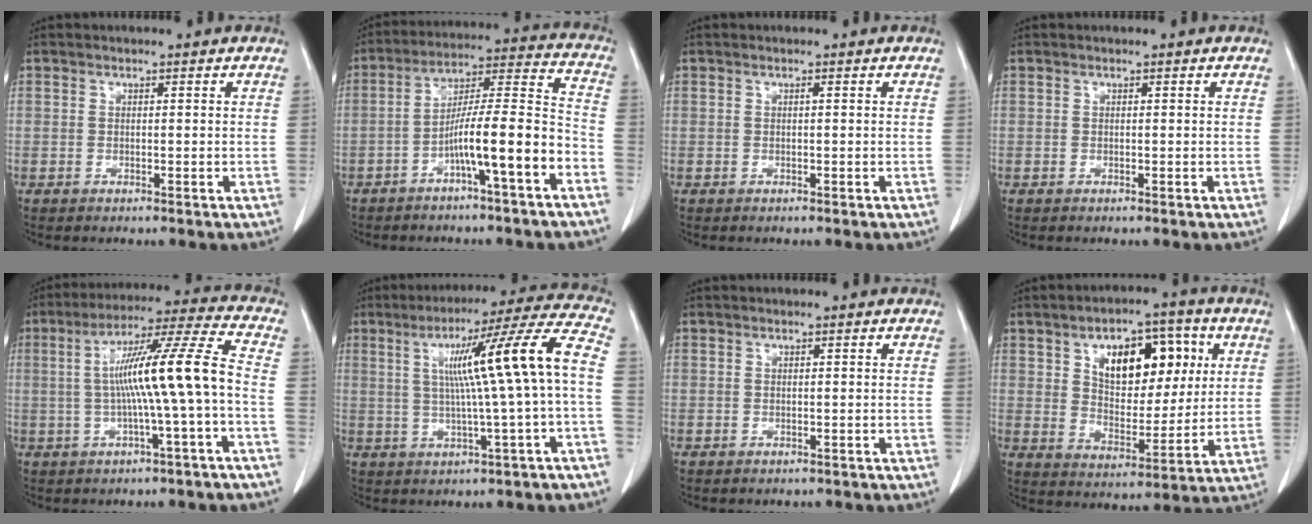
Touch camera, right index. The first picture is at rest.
{"total": 12.5, "force": [-5.6, 0.2, 11.2], "torque": [-0.186, 0.023, -0.092]}
{"total": 0.0}
{"total": 0.0}
{"total": 12.6, "force": [-1.1, -1.0, 12.5], "torque": [-0.212, 0.022, -0.019]}
{"total": 14.7, "force": [0.5, -1.3, 14.6], "torque": [-0.213, 0.023, 0.009]}
{"total": 1.2, "force": [-0.8, 0.9, 0.0], "torque": [-0.004, 0.004, -0.009]}
{"total": 13.1, "force": [4.6, 6.9, 10.1], "torque": [-0.152, 0.022, 0.078]}